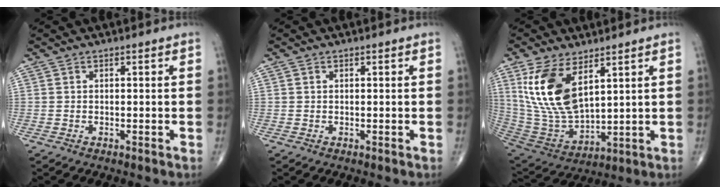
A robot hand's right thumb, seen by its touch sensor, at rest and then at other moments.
{"total": 0.0}
{"total": 16.0, "force": [6.8, 7.6, 12.3], "torque": [-0.234, -0.031, 0.149]}